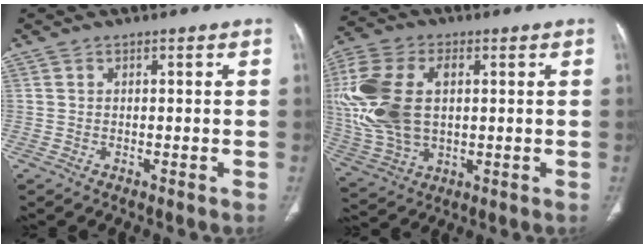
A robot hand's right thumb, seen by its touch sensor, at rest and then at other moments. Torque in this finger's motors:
{"motor_torque": [1.12, 3.89, 2.08, 0.43, 0.26]}